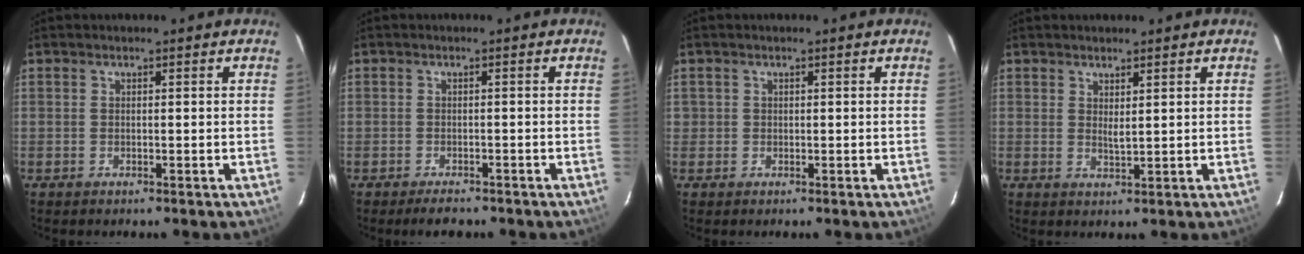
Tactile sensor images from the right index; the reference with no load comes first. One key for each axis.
{"total": 2.9, "fx": -2.3, "fy": 1.5, "fz": 1.0, "tx": -0.015, "ty": 0.004, "tz": -0.034}
{"total": 0.9, "fx": 0.0, "fy": 0.9, "fz": -0.1, "tx": 0.004, "ty": 0.003, "tz": 0.000}
{"total": 2.0, "fx": 1.2, "fy": 0.4, "fz": 1.5, "tx": -0.026, "ty": -0.003, "tz": 0.019}